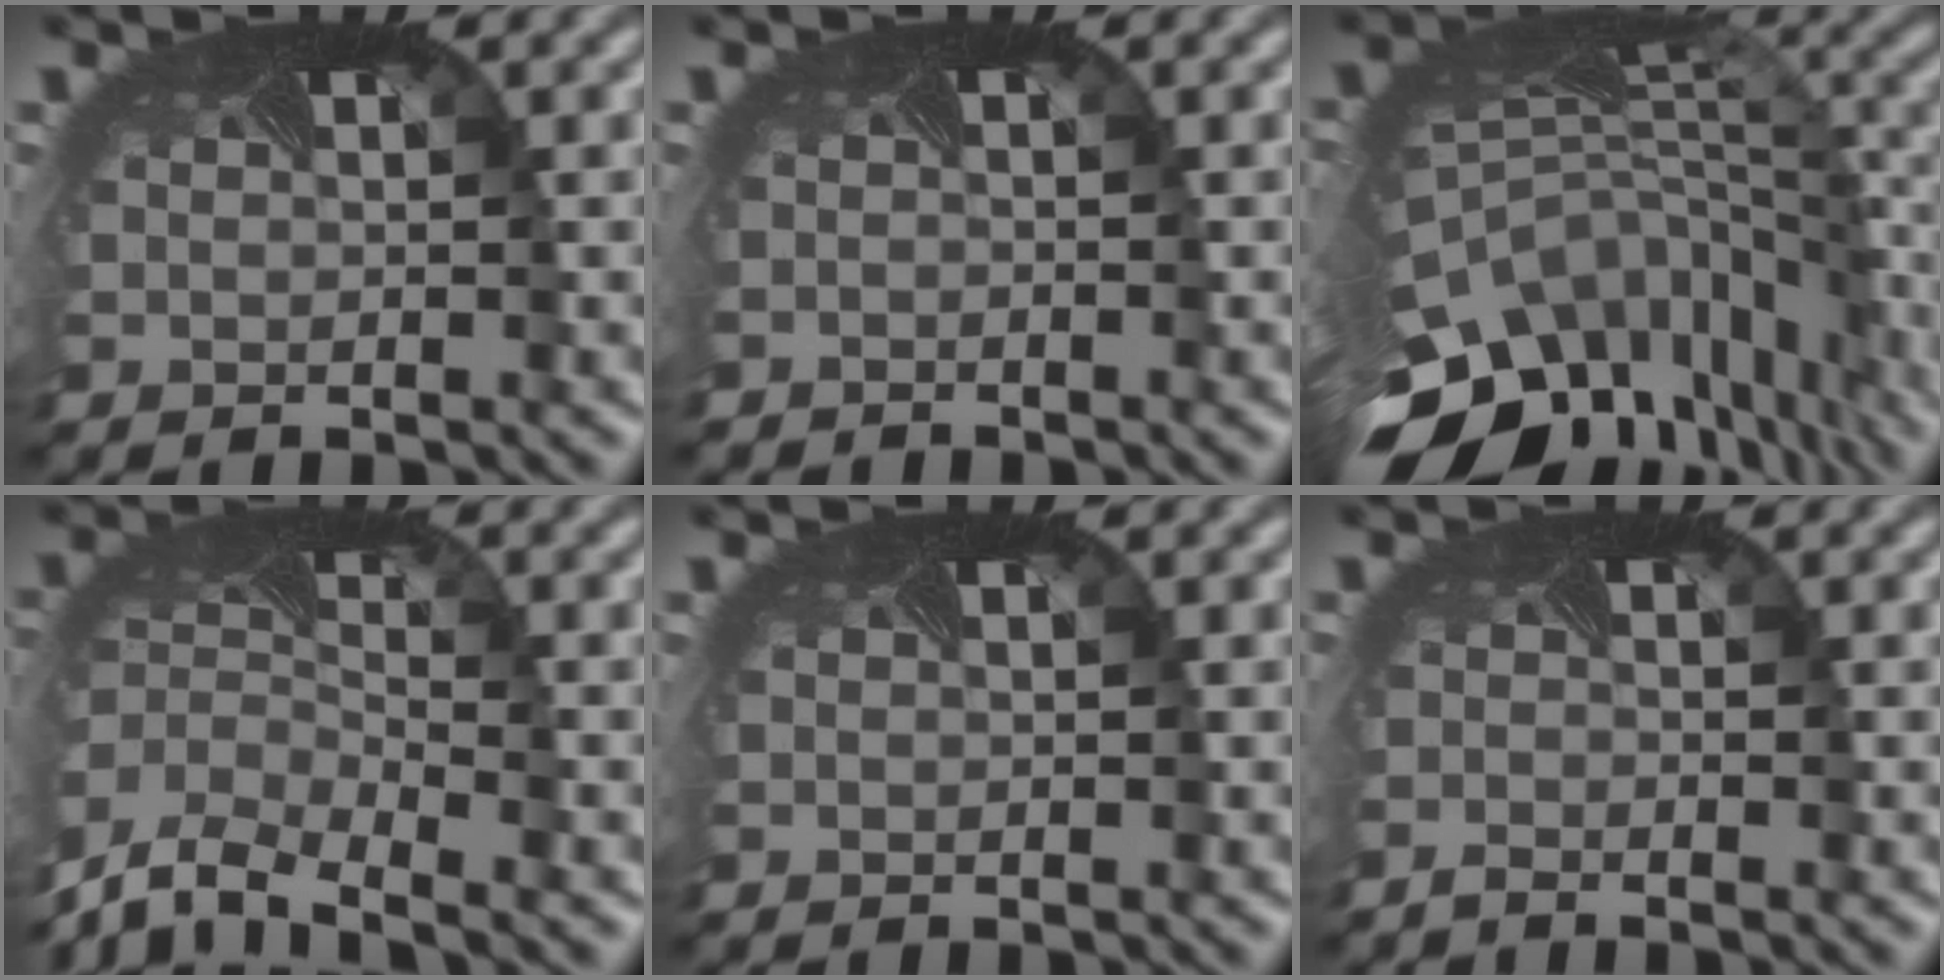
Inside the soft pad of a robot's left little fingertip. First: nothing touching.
{"total": 1.1, "force": [-0.9, -0.1, -0.5], "torque": [0.007, -0.011, -0.018]}
{"total": 15.2, "force": [-8.6, 8.3, 9.4], "torque": [-0.226, -0.055, -0.099]}
{"total": 7.4, "force": [-5.8, 2.8, 3.6], "torque": [-0.091, -0.026, -0.114]}
{"total": 0.0}
{"total": 1.0, "force": [-1.0, -0.3, -0.2], "torque": [-0.002, -0.007, -0.019]}